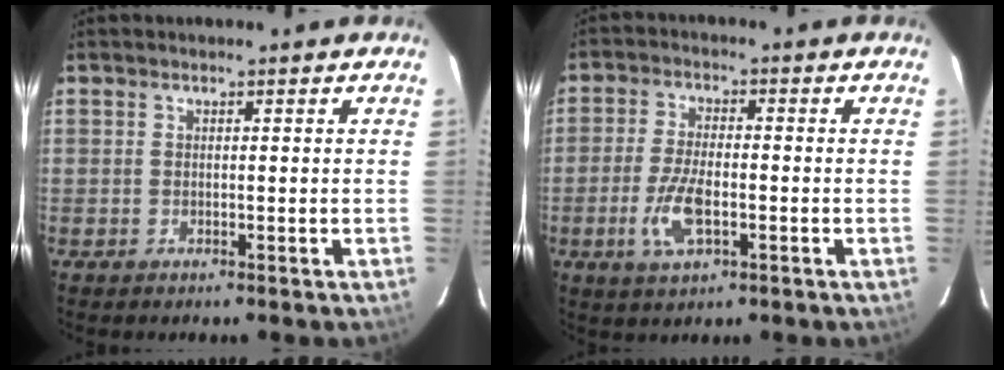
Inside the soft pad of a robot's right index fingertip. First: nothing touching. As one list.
[{"total": 7.9, "force": [-2.5, 3.2, 6.7], "torque": [-0.145, -0.005, -0.048]}]